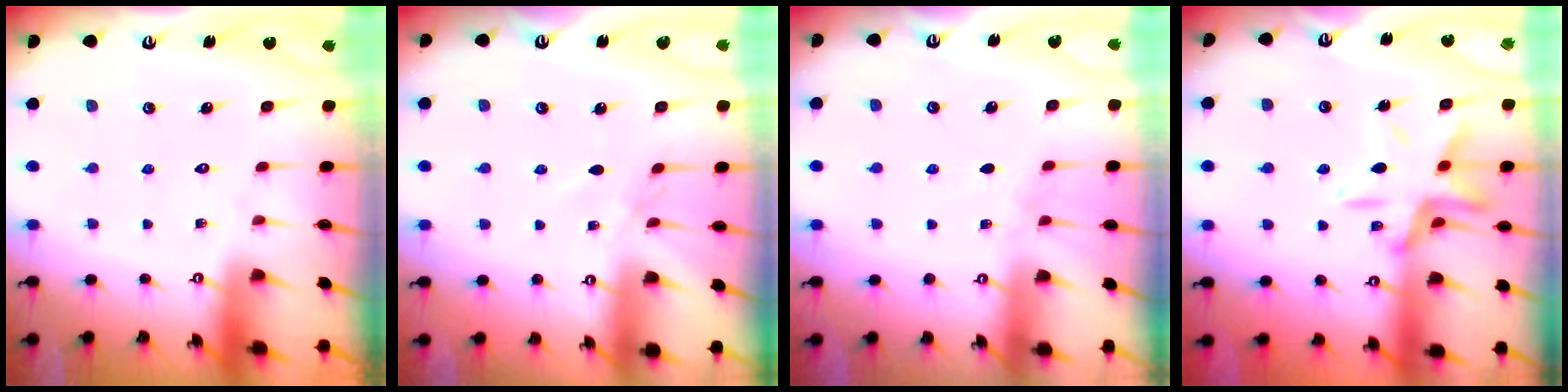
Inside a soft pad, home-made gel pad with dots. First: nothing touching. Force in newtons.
{"total": 4.4, "press": 4.3, "slide": 0.6}
{"total": 2.9, "press": 2.8, "slide": 0.7}
{"total": 13.9, "press": 13.9, "slide": 1.5}